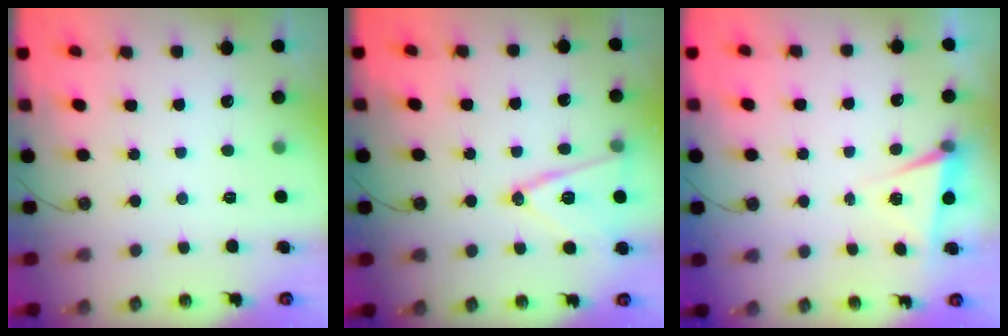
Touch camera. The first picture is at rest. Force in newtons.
{"total": 13.7, "press": 13.3, "slide": 3.3}
{"total": 4.4, "press": 2.5, "slide": 3.7}